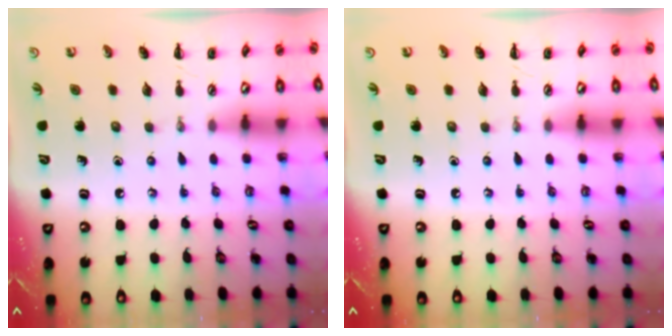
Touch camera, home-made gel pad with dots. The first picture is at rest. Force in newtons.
{"total": 0.0}